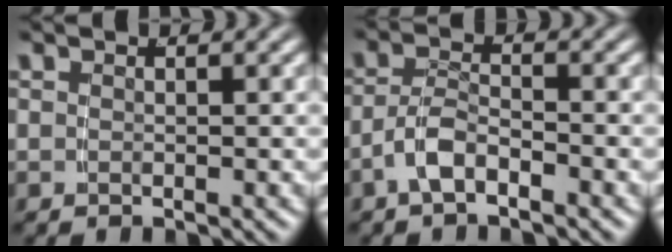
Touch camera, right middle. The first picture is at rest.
{"total": 2.9, "force": [-2.0, 1.1, 1.8], "torque": [-0.032, -0.004, -0.035]}